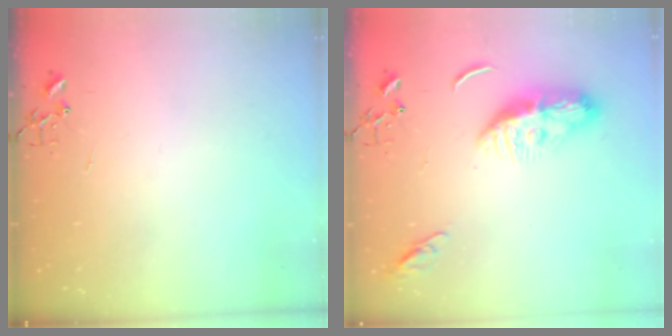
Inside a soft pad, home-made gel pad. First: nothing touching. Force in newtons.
{"total": 11.4, "press": 11.3, "slide": 1.0}